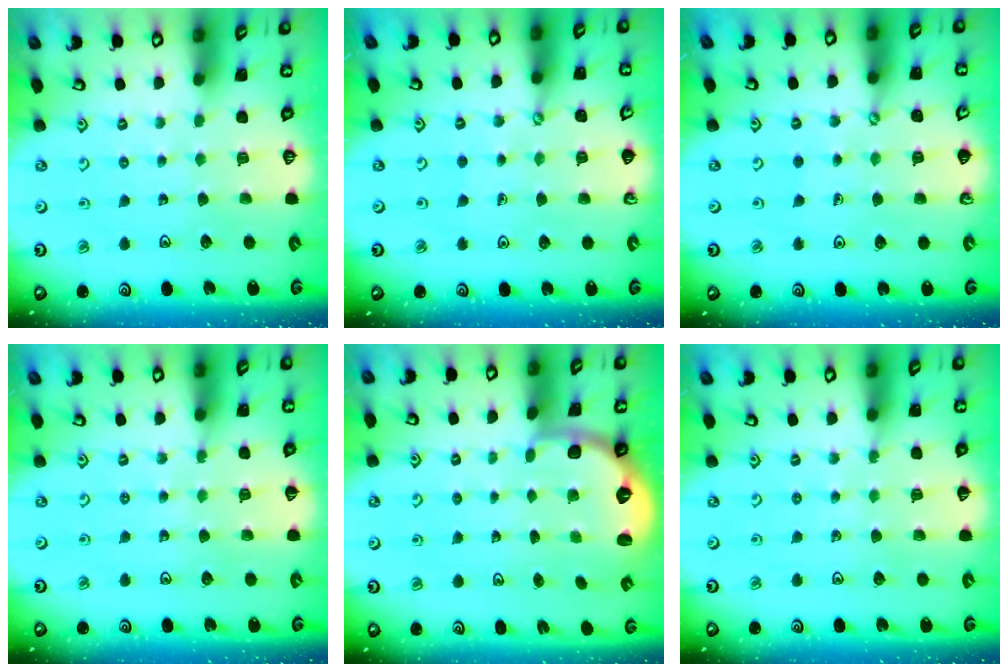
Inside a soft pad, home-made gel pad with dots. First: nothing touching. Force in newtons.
{"total": 1.6, "press": 1.6, "slide": 0.1}
{"total": 1.6, "press": 1.6, "slide": 0.1}
{"total": 4.0, "press": 3.7, "slide": 1.5}
{"total": 2.8, "press": 2.0, "slide": 2.0}
{"total": 6.1, "press": 6.0, "slide": 1.2}